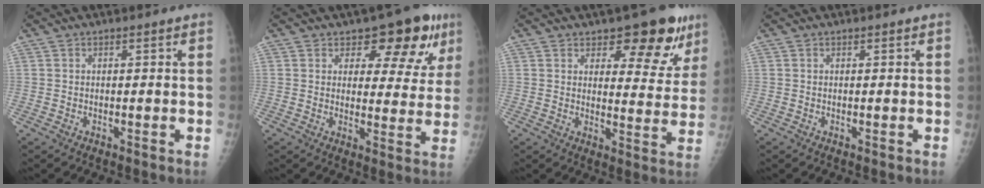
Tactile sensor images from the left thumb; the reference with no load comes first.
{"total": 11.3, "force": [6.5, 6.0, 6.9], "torque": [-0.038, -0.029, 0.083]}
{"total": 11.6, "force": [7.6, 5.6, 6.7], "torque": [-0.032, -0.044, 0.101]}
{"total": 0.0}